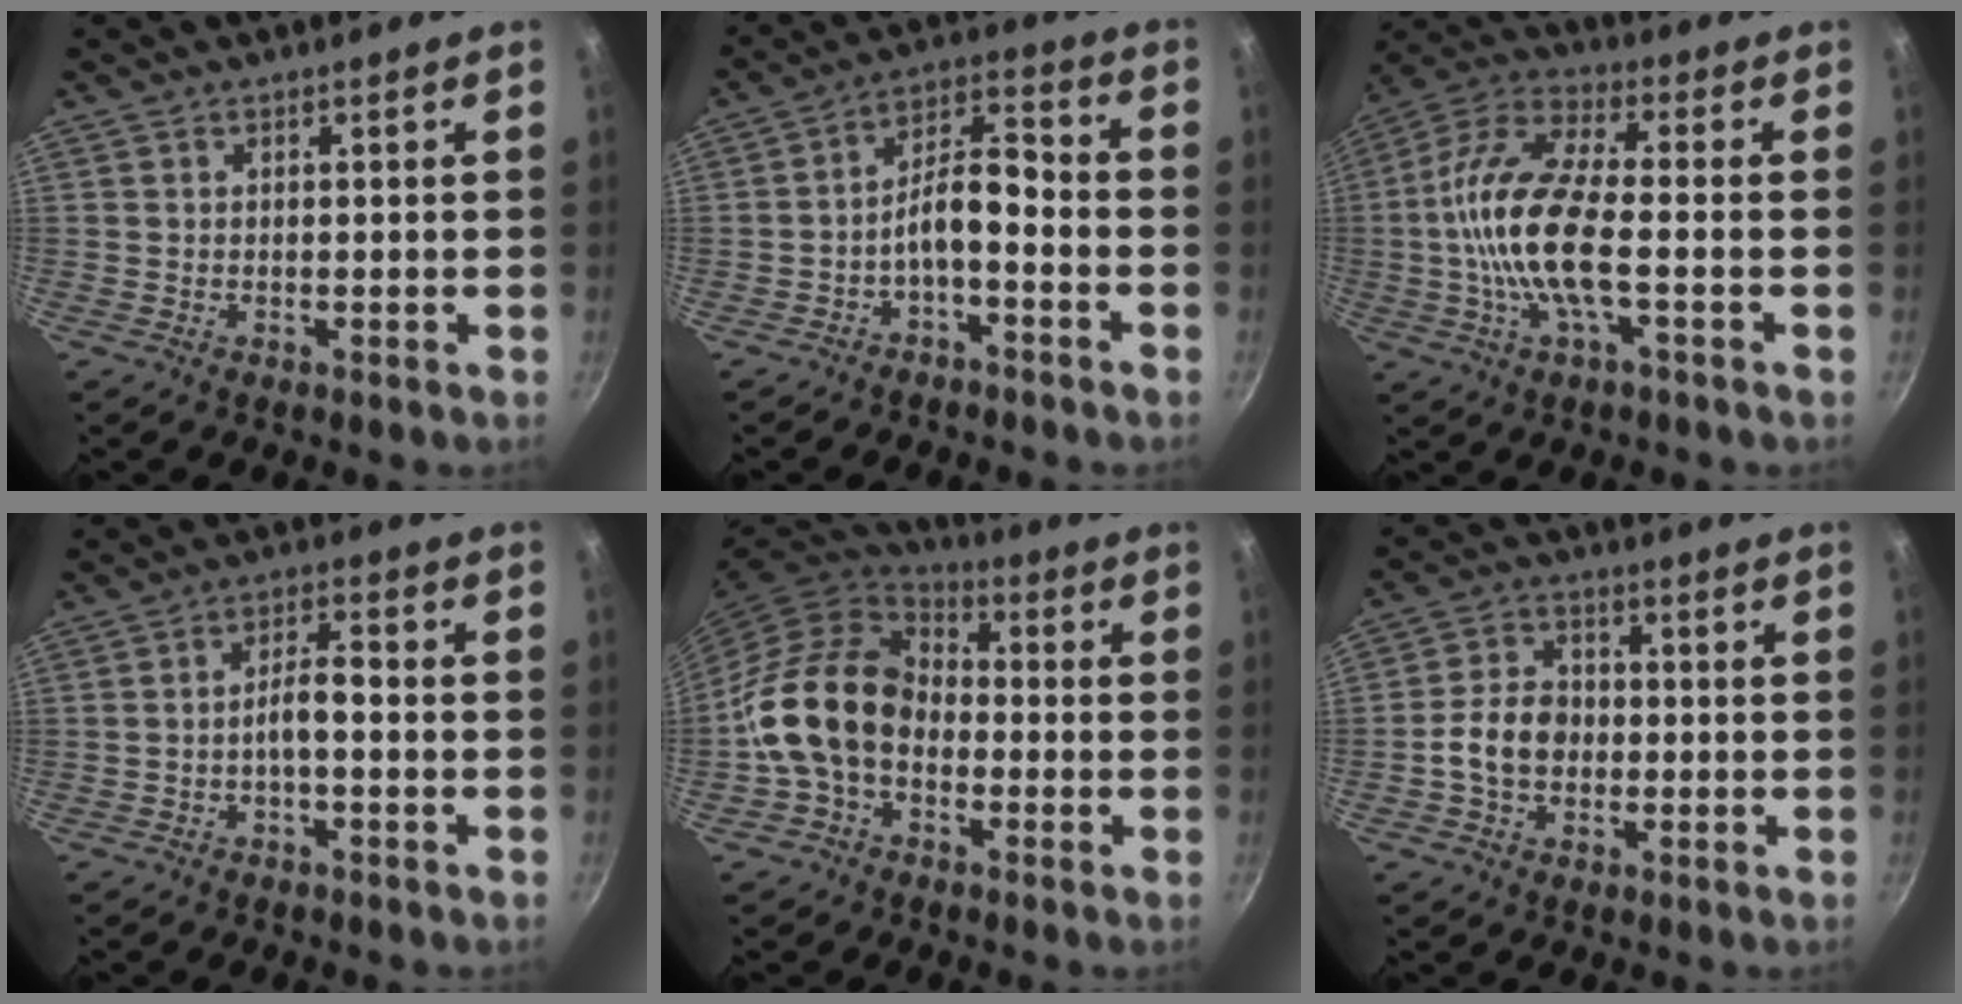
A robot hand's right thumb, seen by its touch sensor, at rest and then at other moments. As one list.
[{"total": 7.9, "force": [-3.6, 3.2, 6.2], "torque": [-0.109, 0.057, -0.064]}, {"total": 15.5, "force": [-2.2, 5.3, 14.4], "torque": [-0.288, 0.033, -0.060]}, {"total": 4.3, "force": [-1.6, 1.4, 3.7], "torque": [-0.065, 0.030, -0.030]}, {"total": 15.2, "force": [-2.9, 11.1, 10.0], "torque": [-0.152, 0.038, -0.073]}, {"total": 7.9, "force": [-1.5, 6.0, 4.9], "torque": [-0.070, 0.025, -0.036]}]